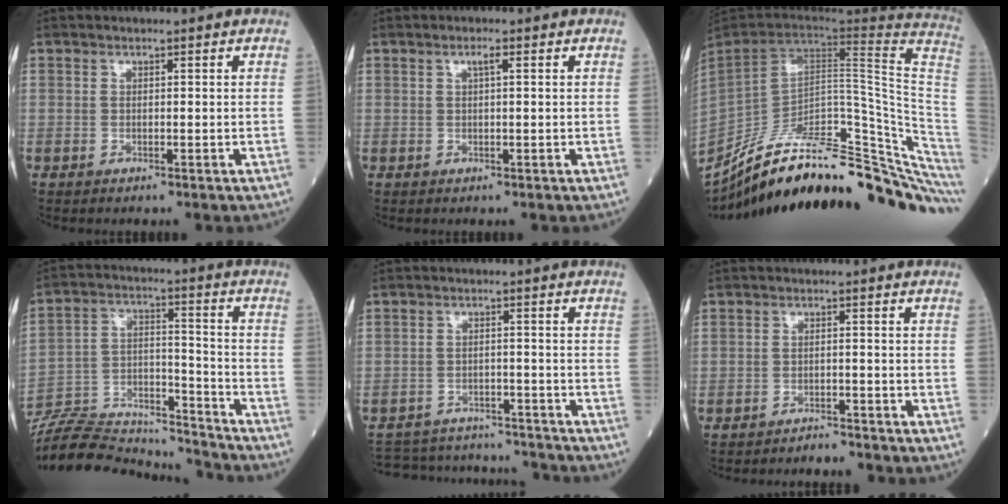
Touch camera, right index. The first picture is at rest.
{"total": 1.3, "force": [0.5, 0.1, 1.2], "torque": [-0.022, 0.002, 0.007]}
{"total": 36.3, "force": [-29.2, 5.4, 20.8], "torque": [-0.236, -0.026, -0.409]}
{"total": 19.4, "force": [-18.9, 2.3, 3.9], "torque": [-0.092, 0.023, -0.306]}
{"total": 14.6, "force": [-13.8, 3.7, 3.1], "torque": [-0.057, 0.013, -0.186]}
{"total": 2.5, "force": [-2.5, 0.4, -0.2], "torque": [0.005, -0.005, -0.036]}